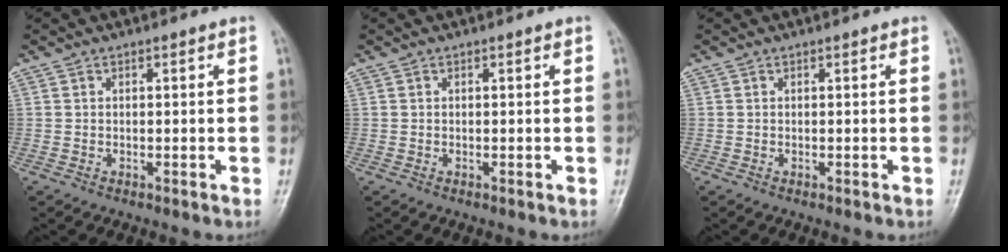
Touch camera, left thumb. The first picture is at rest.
{"total": 0.0}
{"total": 0.0}